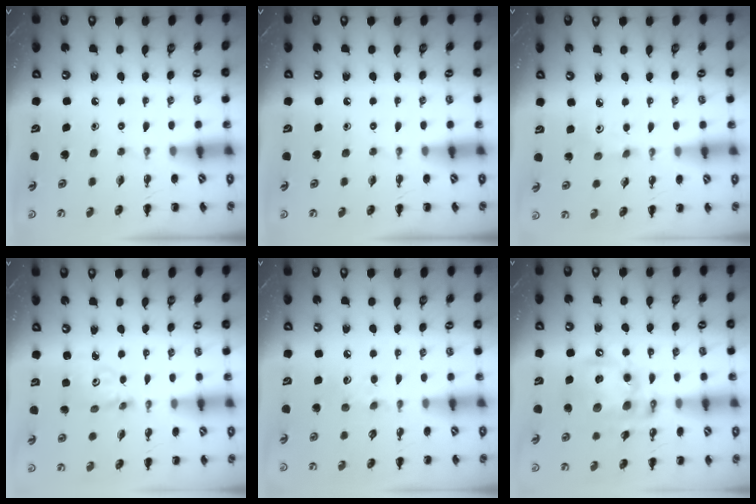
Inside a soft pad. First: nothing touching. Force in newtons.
{"total": 0.0}
{"total": 1.8, "press": 1.7, "slide": 0.6}
{"total": 2.7, "press": 2.7, "slide": 0.3}
{"total": 5.6, "press": 5.4, "slide": 1.4}
{"total": 15.4, "press": 15.1, "slide": 3.1}